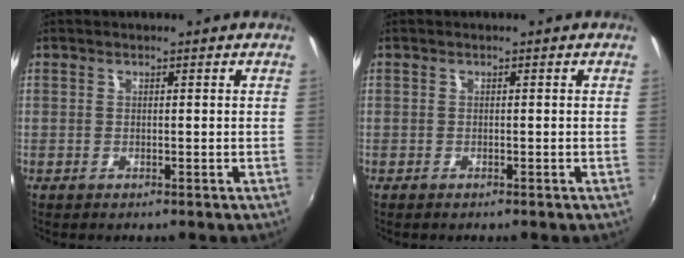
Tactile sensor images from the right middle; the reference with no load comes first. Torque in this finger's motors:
{"motor_torque": [0.27, -0.20, 0.04, 0.01]}